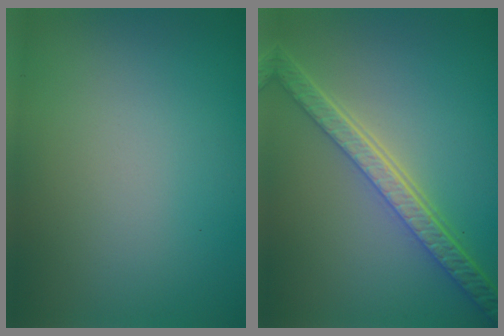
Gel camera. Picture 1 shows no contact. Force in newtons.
{"total": 5.6, "press": 4.2, "slide": 3.7}